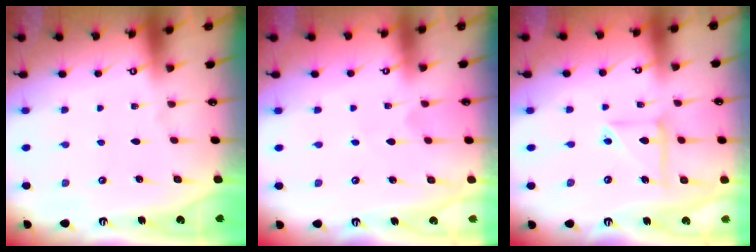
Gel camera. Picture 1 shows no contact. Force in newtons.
{"total": 2.5, "press": 2.5, "slide": 0.3}
{"total": 10.1, "press": 10.0, "slide": 1.1}